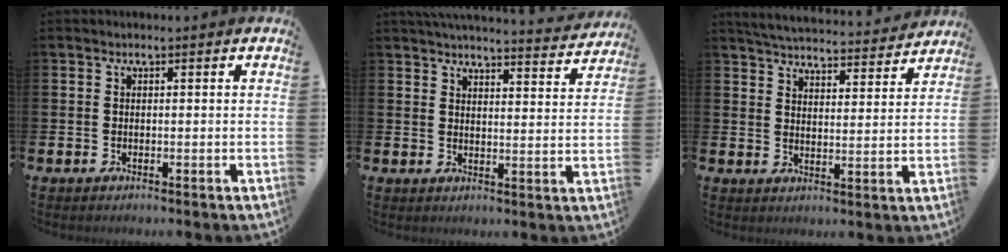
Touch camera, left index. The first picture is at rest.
{"total": 4.4, "force": [4.4, 0.1, 0.4], "torque": [-0.005, -0.036, 0.072]}
{"total": 5.2, "force": [5.1, 0.6, 0.4], "torque": [-0.021, -0.044, 0.087]}